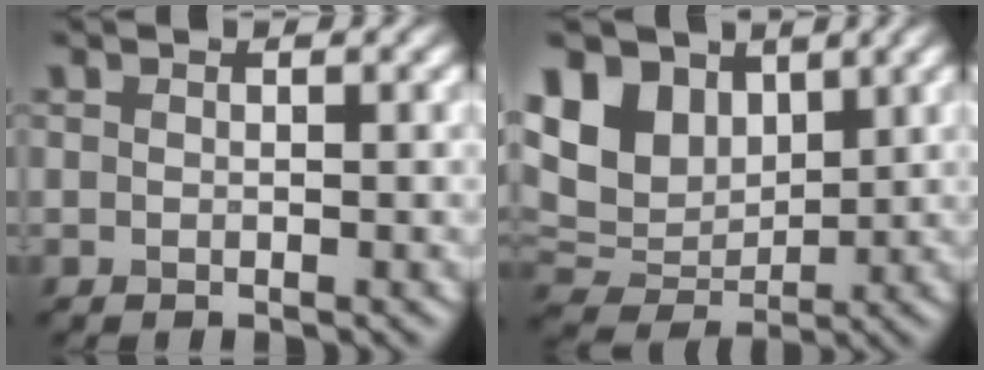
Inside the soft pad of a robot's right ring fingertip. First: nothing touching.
{"total": 8.5, "force": [3.7, 5.9, 4.8], "torque": [-0.116, 0.013, 0.061]}